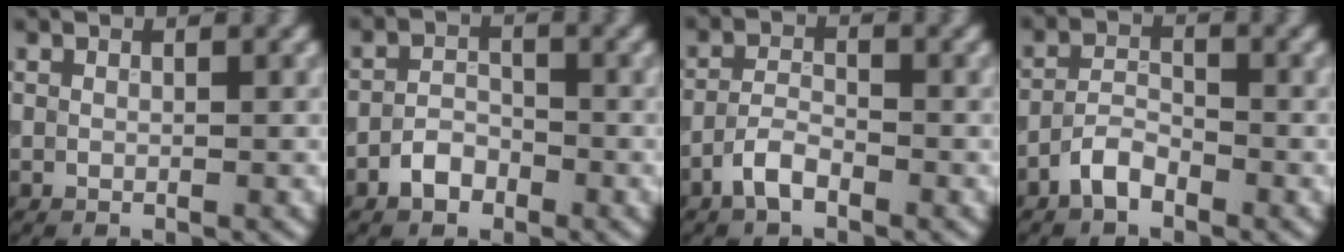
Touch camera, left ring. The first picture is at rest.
{"total": 2.4, "force": [-1.5, 1.5, 1.2], "torque": [-0.018, 0.007, -0.032]}
{"total": 2.5, "force": [-1.7, 1.0, 1.6], "torque": [-0.034, 0.006, -0.040]}
{"total": 2.6, "force": [-1.8, 1.2, 1.4], "torque": [-0.026, 0.009, -0.041]}